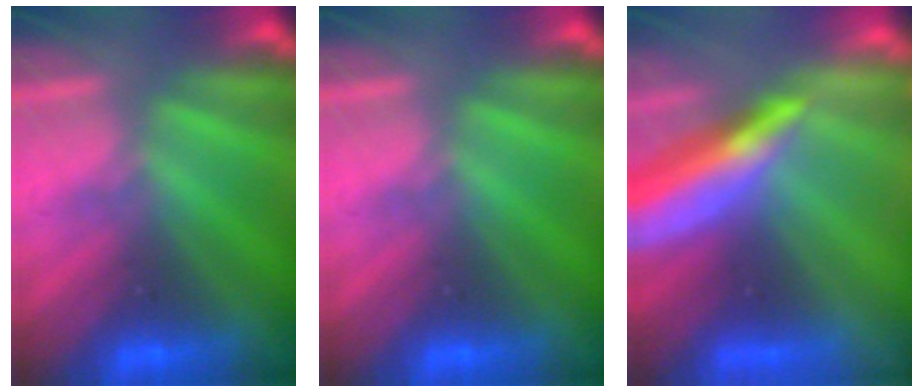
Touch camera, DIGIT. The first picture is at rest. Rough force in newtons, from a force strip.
{"total": 0.0}
{"total": 8.4}